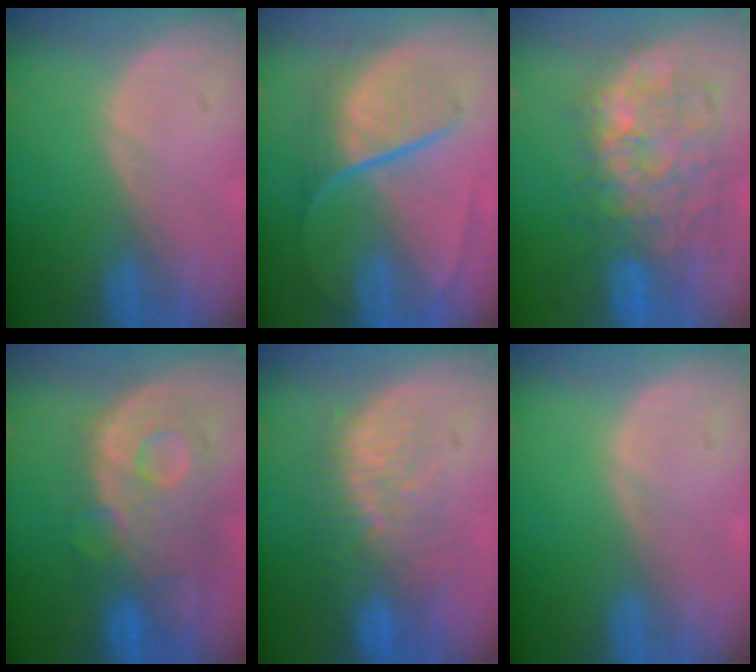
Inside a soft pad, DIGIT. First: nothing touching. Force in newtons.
{"total": 9.0, "press": 7.5, "slide": 5.0}
{"total": 10.9, "press": 10.2, "slide": 3.8}
{"total": 11.3, "press": 9.7, "slide": 5.7}
{"total": 9.9, "press": 8.5, "slide": 5.0}
{"total": 0.0}